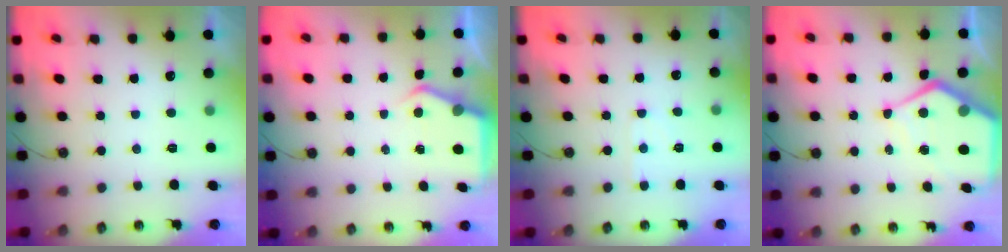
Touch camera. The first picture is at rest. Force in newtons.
{"total": 4.7, "press": 4.6, "slide": 0.3}
{"total": 2.5, "press": 2.5, "slide": 0.4}
{"total": 11.6, "press": 11.6, "slide": 1.3}